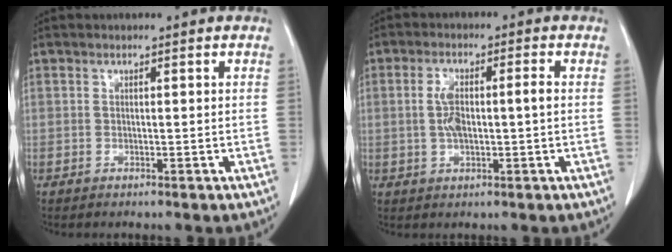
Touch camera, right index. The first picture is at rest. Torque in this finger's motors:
{"motor_torque": [0.22, -0.01, 0.13, 0.04]}